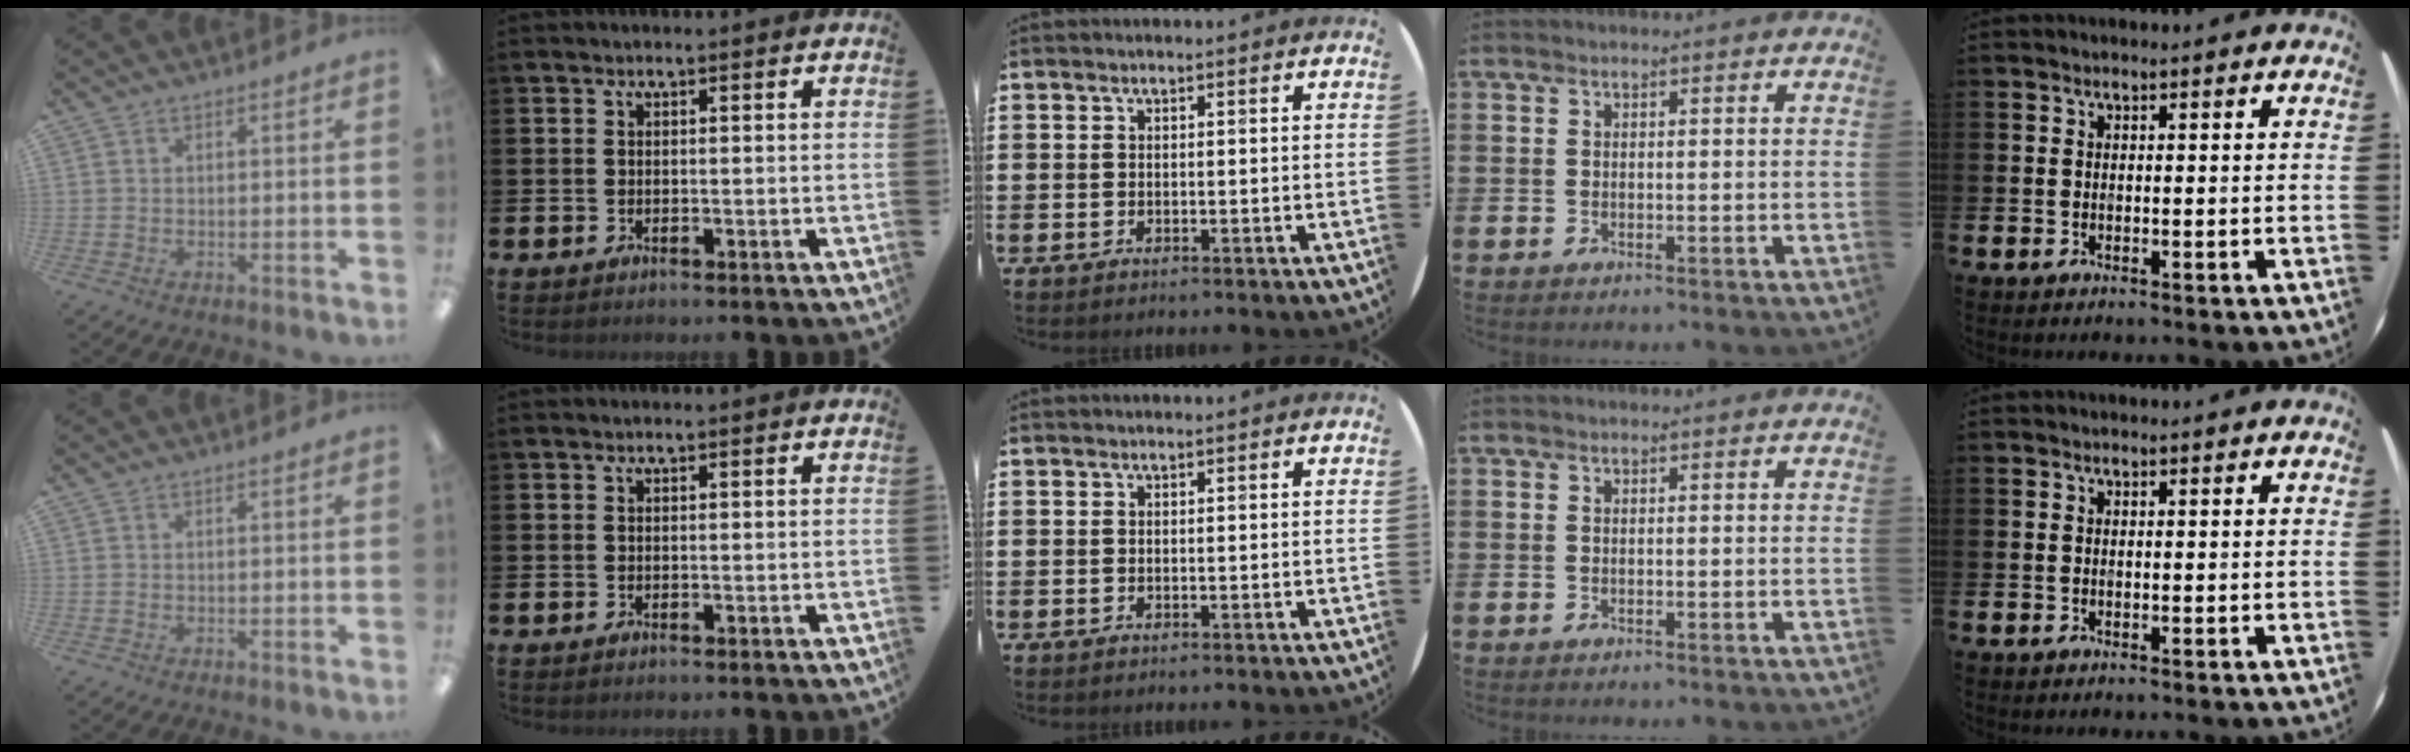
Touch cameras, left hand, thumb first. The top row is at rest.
{}